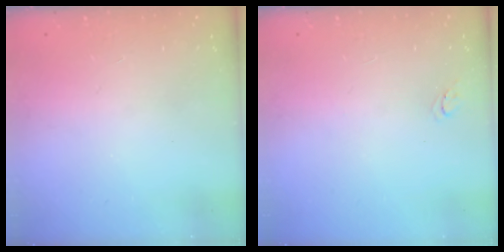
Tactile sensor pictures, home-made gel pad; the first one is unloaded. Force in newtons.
{"total": 3.2, "press": 3.2, "slide": 0.3}